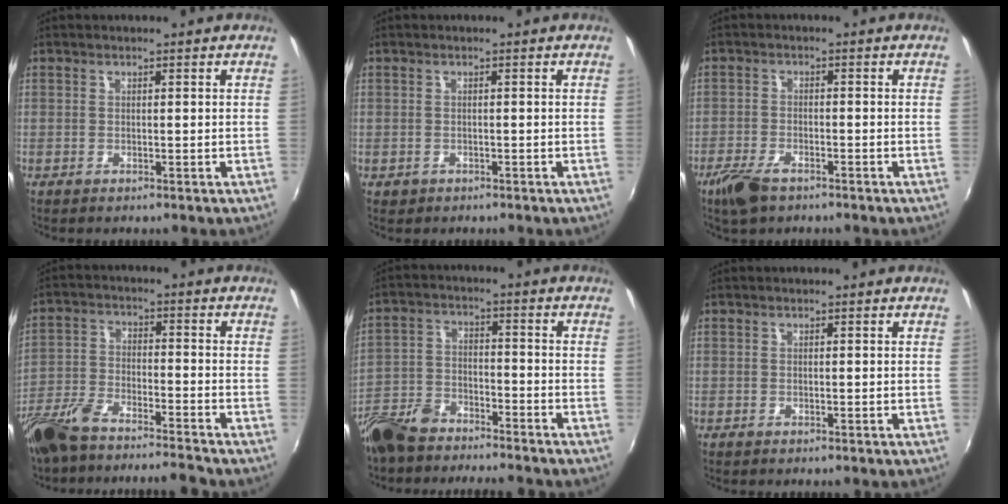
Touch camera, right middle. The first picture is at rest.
{"total": 1.4, "force": [-0.7, 1.2, 0.4], "torque": [-0.012, -0.004, -0.008]}
{"total": 6.3, "force": [-4.4, 2.5, 3.7], "torque": [-0.100, -0.015, -0.085]}
{"total": 12.9, "force": [-11.7, 1.3, 5.5], "torque": [-0.131, -0.018, -0.217]}
{"total": 13.0, "force": [-10.9, 4.2, 5.8], "torque": [-0.145, -0.013, -0.204]}
{"total": 0.0}